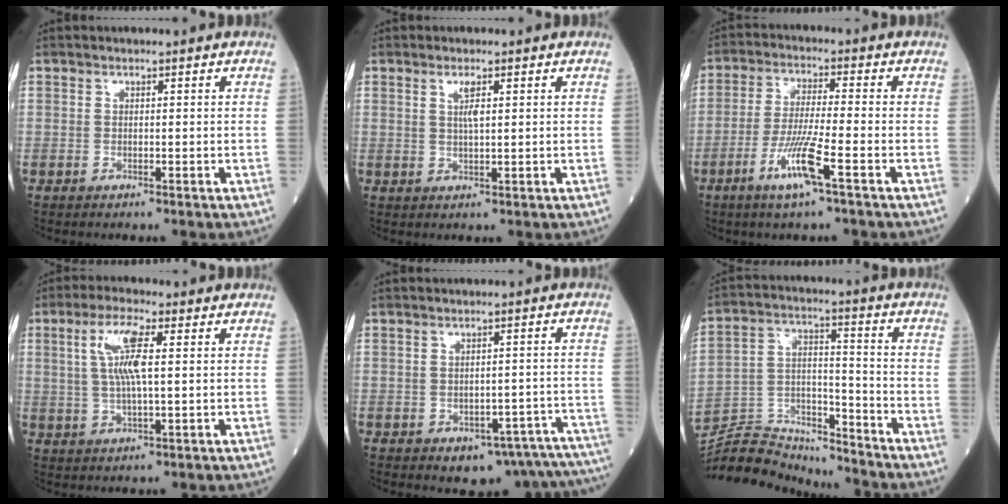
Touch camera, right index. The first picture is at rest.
{"total": 2.4, "force": [1.0, 0.3, 2.2], "torque": [-0.044, 0.001, 0.019]}
{"total": 8.0, "force": [-3.8, -0.3, 7.0], "torque": [-0.144, -0.013, -0.075]}
{"total": 7.5, "force": [1.8, 1.2, 7.1], "torque": [-0.149, 0.008, 0.035]}
{"total": 11.8, "force": [-10.2, 4.5, 3.8], "torque": [0.000, 0.039, -0.111]}
{"total": 13.8, "force": [-13.7, 1.4, 0.5], "torque": [-0.013, 0.039, -0.243]}